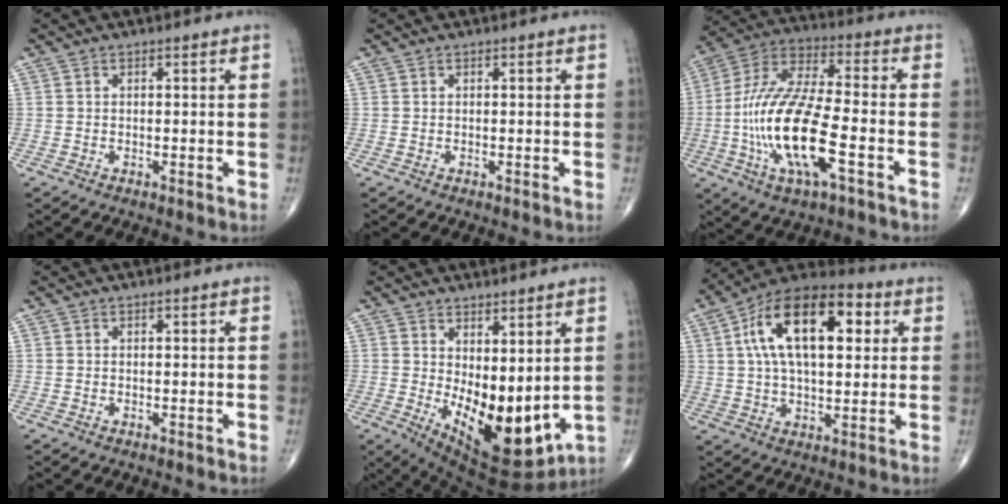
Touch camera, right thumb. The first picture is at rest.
{"total": 0.0}
{"total": 19.8, "force": [-5.2, 6.5, 17.9], "torque": [-0.378, 0.026, -0.092]}
{"total": 0.0}
{"total": 15.3, "force": [0.6, 7.4, 13.4], "torque": [-0.190, -0.042, 0.038]}
{"total": 19.9, "force": [5.0, 10.1, 16.3], "torque": [-0.253, 0.018, 0.073]}